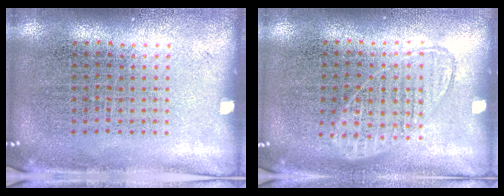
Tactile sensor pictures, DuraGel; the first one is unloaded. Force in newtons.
{"total": 1.0, "press": 0.9, "slide": 0.4}